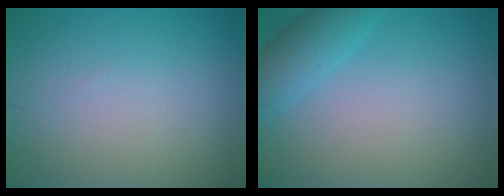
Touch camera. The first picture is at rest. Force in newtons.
{"total": 3.0, "press": 3.0, "slide": 0.1}